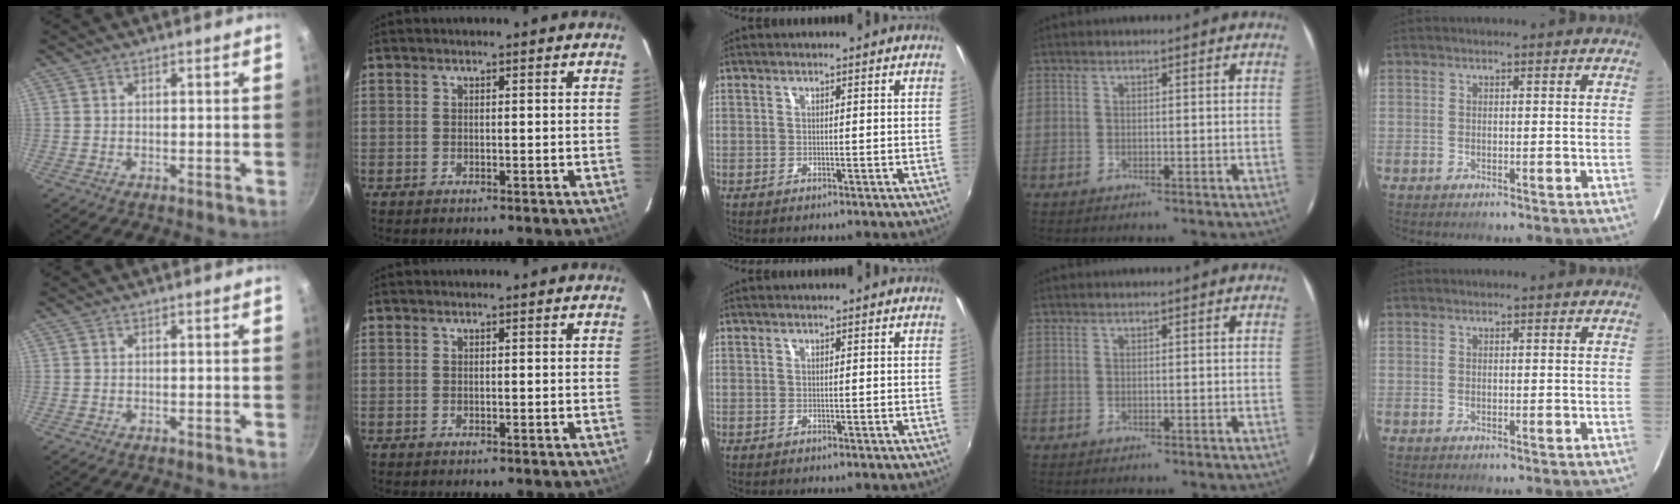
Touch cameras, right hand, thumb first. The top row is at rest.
{}